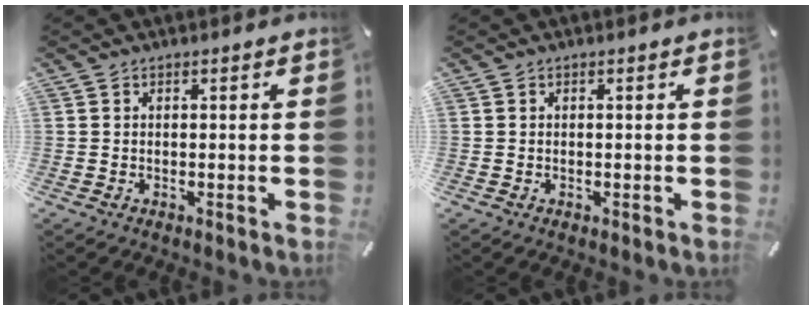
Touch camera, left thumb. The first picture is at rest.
{"total": 0.0}